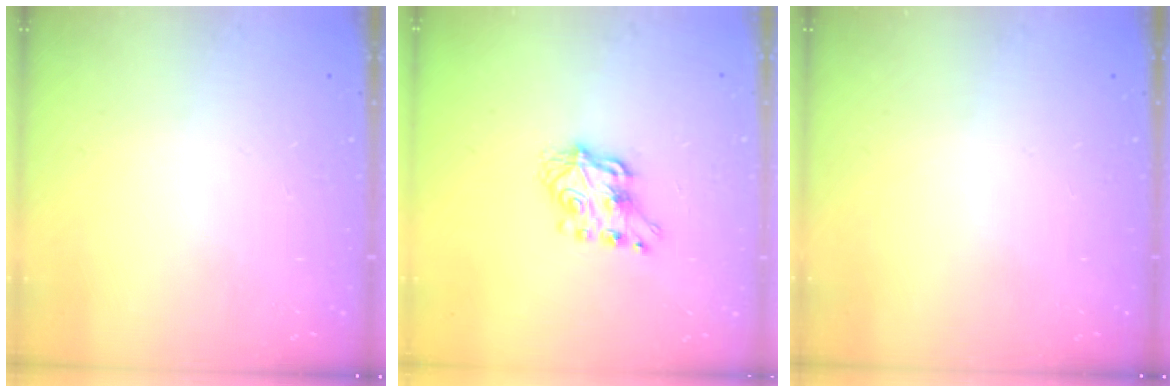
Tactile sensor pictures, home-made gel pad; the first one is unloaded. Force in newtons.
{"total": 7.0, "press": 7.0, "slide": 0.2}
{"total": 0.0}